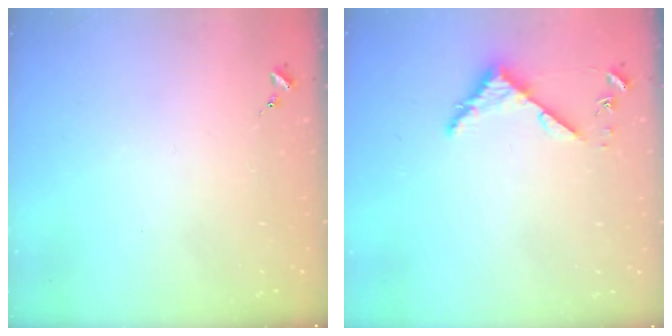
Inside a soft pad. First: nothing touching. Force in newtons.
{"total": 4.3, "press": 4.3, "slide": 0.4}